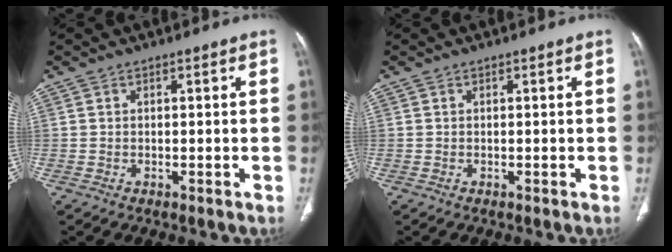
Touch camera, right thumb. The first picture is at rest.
{"total": 0.0}